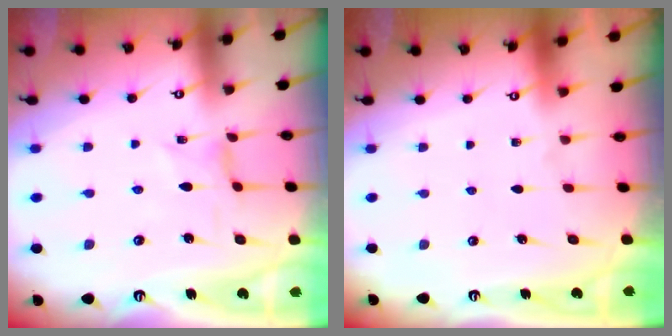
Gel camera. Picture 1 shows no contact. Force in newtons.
{"total": 0.0}